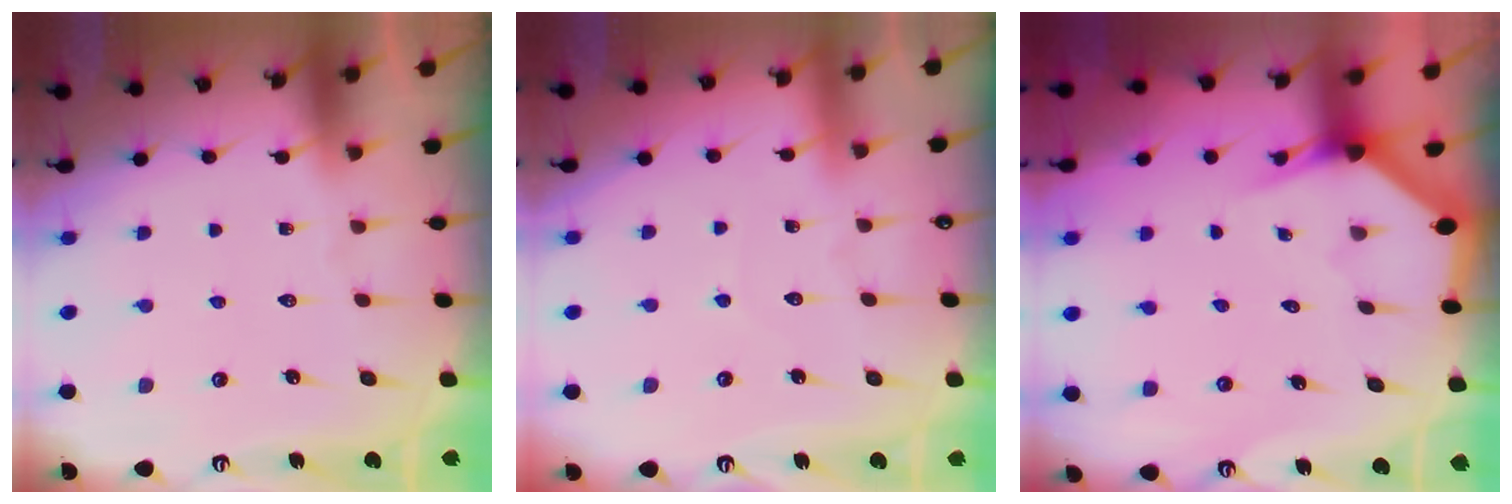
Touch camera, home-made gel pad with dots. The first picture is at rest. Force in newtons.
{"total": 2.5, "press": 2.5, "slide": 0.3}
{"total": 2.9, "press": 2.9, "slide": 0.0}